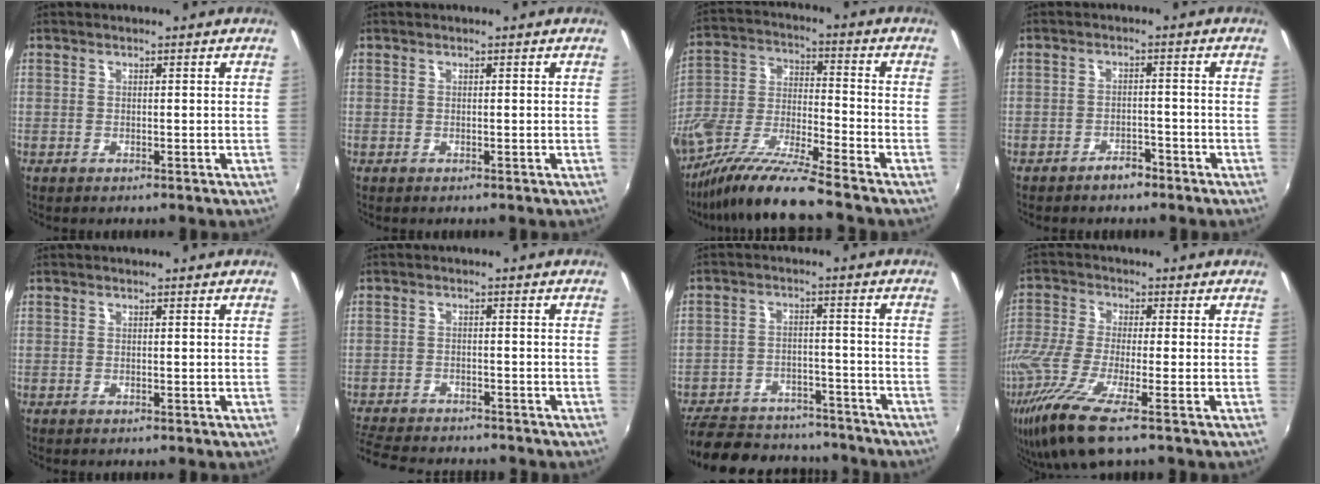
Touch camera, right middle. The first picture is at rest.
{"total": 0.0}
{"total": 14.3, "force": [-11.2, 0.4, 8.8], "torque": [-0.186, -0.023, -0.219]}
{"total": 2.8, "force": [-2.4, 1.2, 0.9], "torque": [-0.024, 0.006, -0.031]}
{"total": 0.0}
{"total": 10.9, "force": [-9.8, 2.8, 3.9], "torque": [-0.106, -0.013, -0.159]}
{"total": 18.6, "force": [-15.4, 8.2, 6.6], "torque": [-0.157, 0.028, -0.202]}
{"total": 11.5, "force": [-6.6, 1.0, 9.4], "torque": [-0.207, -0.040, -0.132]}